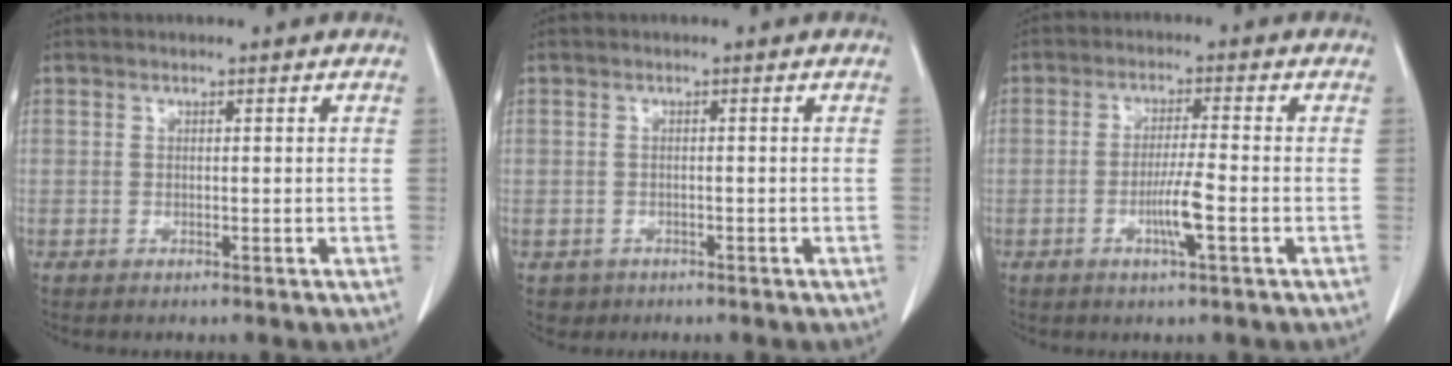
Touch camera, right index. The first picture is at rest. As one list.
[{"total": 2.1, "force": [-1.0, 1.9, 0.1], "torque": [0.000, 0.004, -0.011]}, {"total": 5.1, "force": [-1.8, -0.2, 4.8], "torque": [-0.096, -0.009, -0.033]}]